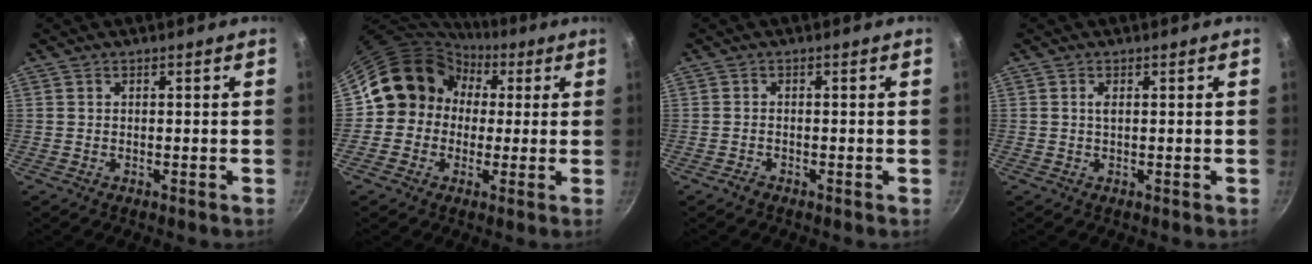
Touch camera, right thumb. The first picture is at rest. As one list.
[{"total": 12.2, "force": [1.9, 11.2, 4.3], "torque": [-0.027, 0.031, 0.013]}, {"total": 1.0, "force": [-0.8, 0.4, 0.4], "torque": [-0.014, 0.006, -0.018]}, {"total": 1.0, "force": [0.2, 0.3, 0.9], "torque": [-0.018, 0.000, 0.004]}]